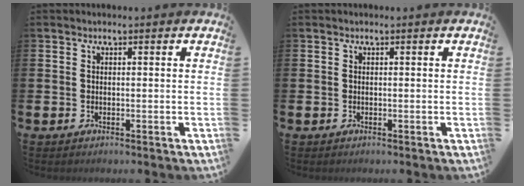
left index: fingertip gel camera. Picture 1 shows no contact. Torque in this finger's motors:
{"motor_torque": [0.00, 0.00, 0.00, 0.02]}